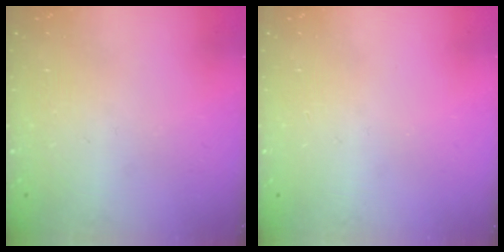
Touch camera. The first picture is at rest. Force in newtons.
{"total": 0.0}